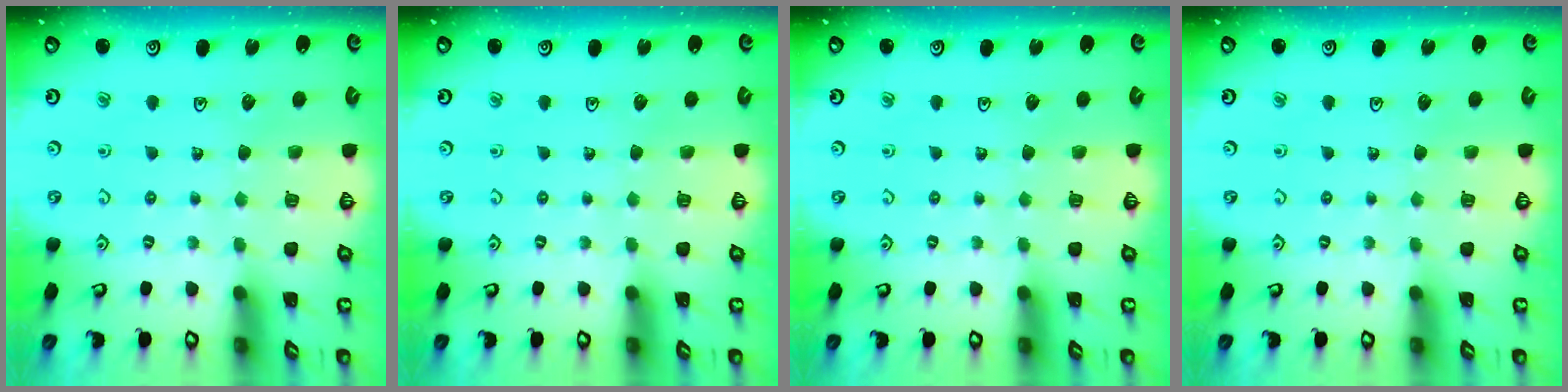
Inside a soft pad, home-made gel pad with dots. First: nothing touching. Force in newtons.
{"total": 0.0}
{"total": 0.0}
{"total": 0.0}